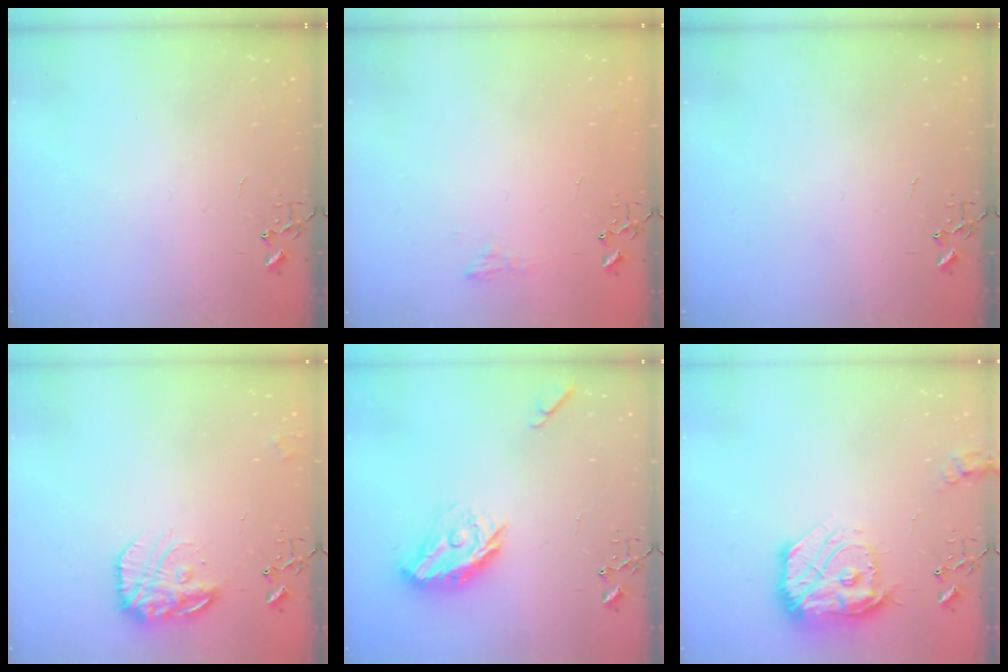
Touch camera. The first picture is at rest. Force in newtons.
{"total": 6.4, "press": 6.4, "slide": 0.6}
{"total": 0.0}
{"total": 16.0, "press": 15.9, "slide": 1.3}
{"total": 13.5, "press": 13.4, "slide": 0.7}
{"total": 18.7, "press": 18.6, "slide": 1.8}